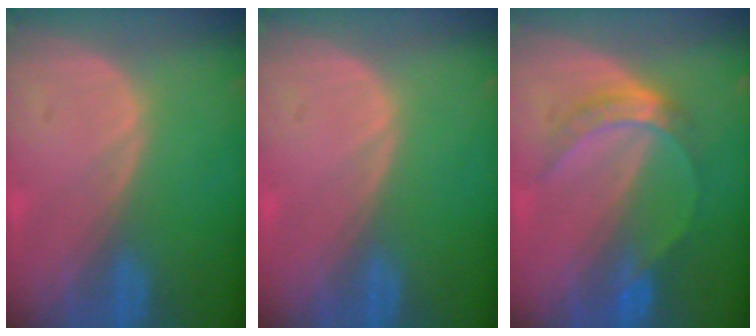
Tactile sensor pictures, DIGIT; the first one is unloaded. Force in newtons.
{"total": 0.0}
{"total": 5.0, "press": 4.8, "slide": 1.3}